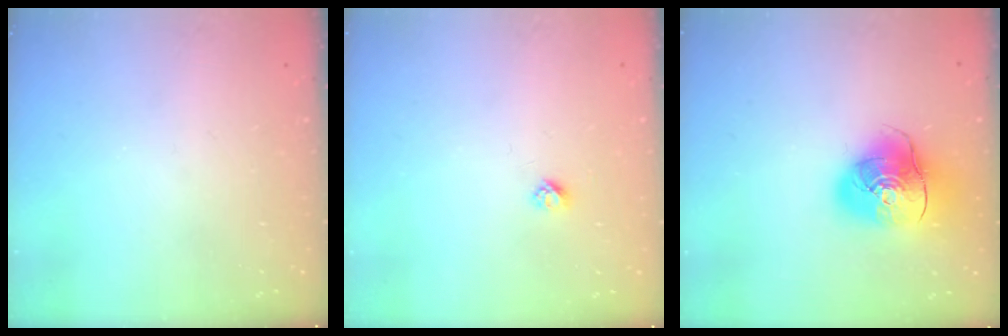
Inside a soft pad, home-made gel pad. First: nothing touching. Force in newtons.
{"total": 2.7, "press": 2.6, "slide": 0.3}
{"total": 14.0, "press": 13.8, "slide": 2.3}